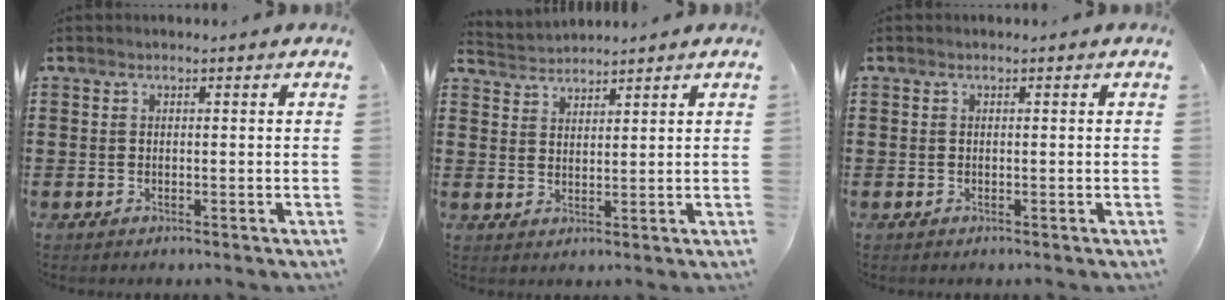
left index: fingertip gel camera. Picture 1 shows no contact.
{"total": 2.6, "force": [2.5, 0.3, -0.6], "torque": [0.001, -0.005, 0.048]}
{"total": 0.0}